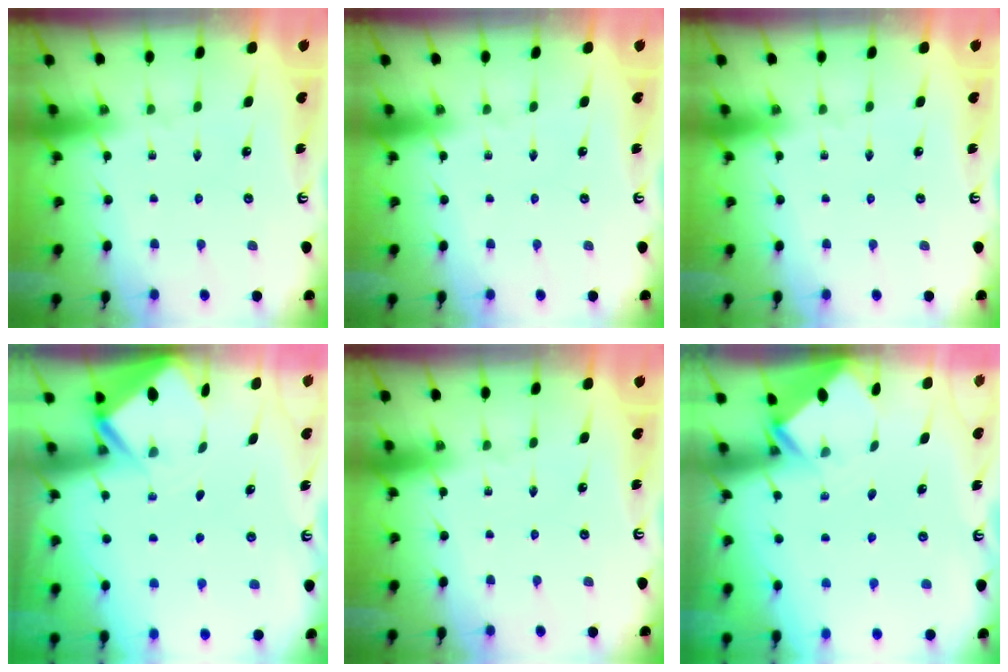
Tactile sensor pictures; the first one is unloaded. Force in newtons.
{"total": 0.0}
{"total": 0.0}
{"total": 5.1, "press": 5.1, "slide": 0.0}
{"total": 0.0}
{"total": 2.5, "press": 2.5, "slide": 0.2}